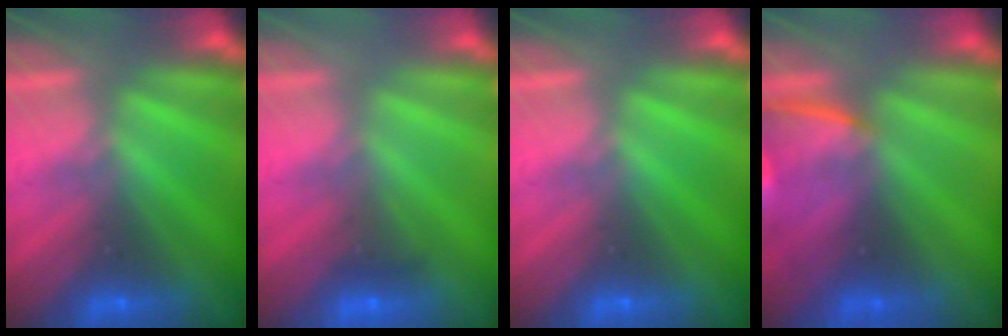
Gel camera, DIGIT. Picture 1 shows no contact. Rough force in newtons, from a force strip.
{"total": 1.8}
{"total": 0.0}
{"total": 6.6}